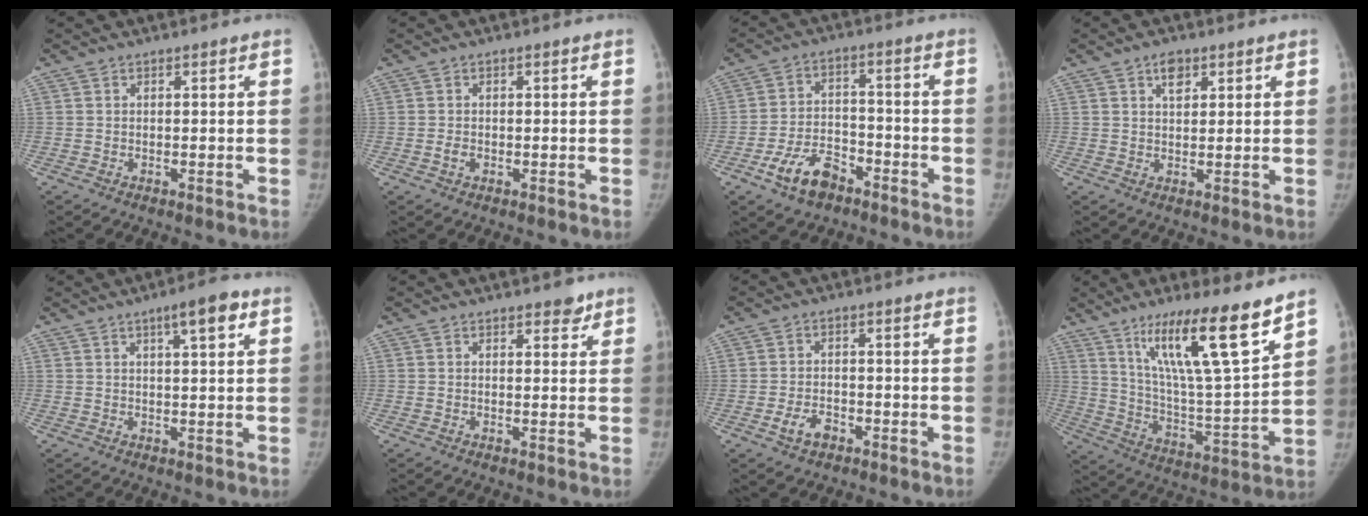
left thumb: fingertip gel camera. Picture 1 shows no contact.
{"total": 1.5, "force": [-0.5, 1.1, 0.8], "torque": [-0.011, 0.002, -0.008]}
{"total": 9.4, "force": [-5.8, 5.4, 5.1], "torque": [-0.078, 0.035, -0.101]}
{"total": 3.4, "force": [1.8, 2.0, 2.1], "torque": [-0.020, -0.008, 0.030]}
{"total": 5.6, "force": [2.7, 1.2, 4.8], "torque": [-0.062, -0.004, 0.038]}
{"total": 2.2, "force": [1.7, 1.1, 1.0], "torque": [0.004, -0.009, 0.020]}
{"total": 4.1, "force": [-2.2, 2.6, 2.3], "torque": [-0.036, 0.017, -0.036]}
{"total": 19.8, "force": [12.8, 2.4, 14.9], "torque": [-0.227, -0.072, 0.224]}